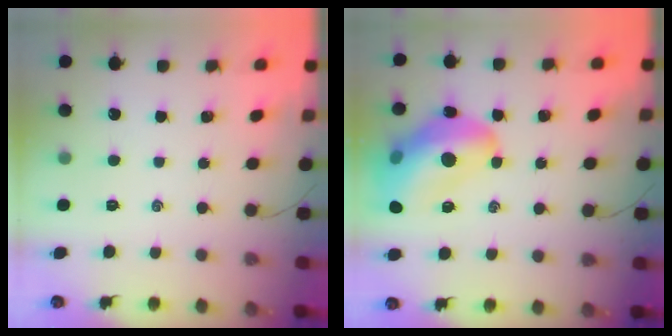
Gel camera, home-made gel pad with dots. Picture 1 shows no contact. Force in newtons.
{"total": 18.8, "press": 18.3, "slide": 4.1}